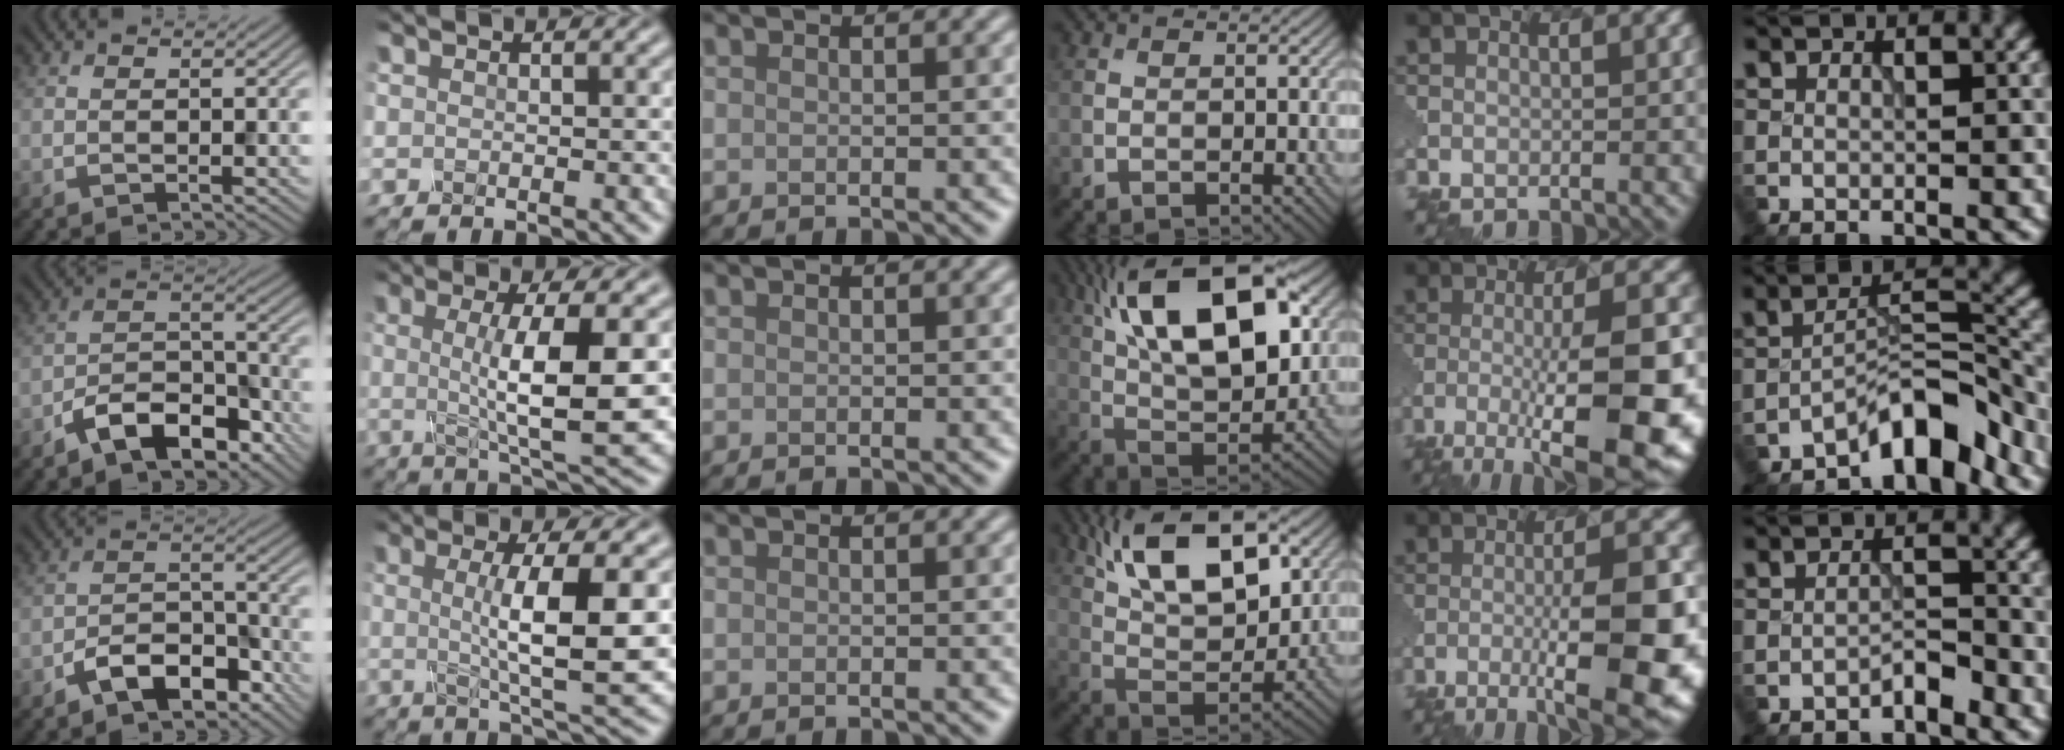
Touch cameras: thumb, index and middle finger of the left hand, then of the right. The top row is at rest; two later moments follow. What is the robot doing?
{"motion": "disassemble", "object": "glue stick"}